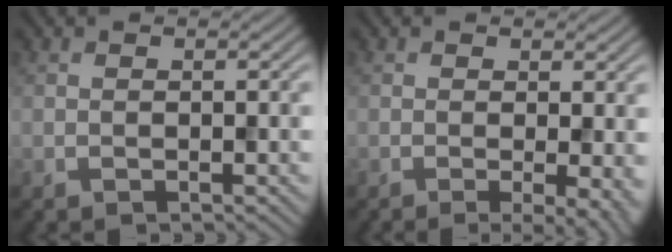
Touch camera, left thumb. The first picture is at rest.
{"total": 4.8, "force": [-0.9, 1.2, 4.6], "torque": [-0.065, -0.010, -0.011]}